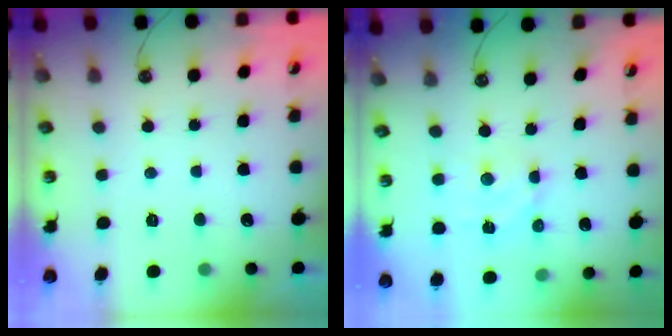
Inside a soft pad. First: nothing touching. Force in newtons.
{"total": 3.8, "press": 3.8, "slide": 0.3}